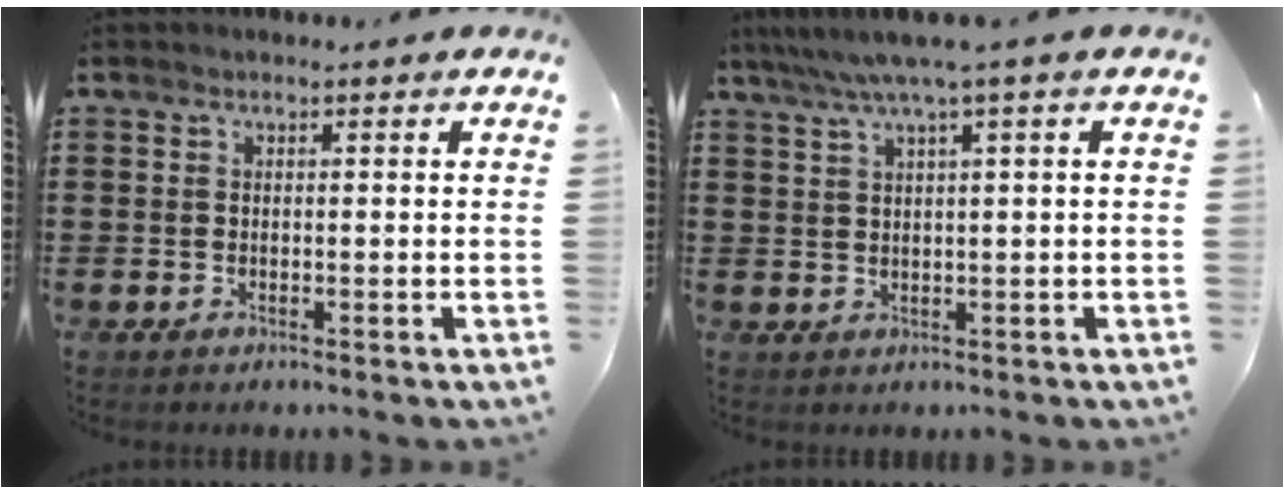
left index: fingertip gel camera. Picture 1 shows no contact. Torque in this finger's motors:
{"motor_torque": [1.11, -1.03, 0.44, 0.11]}